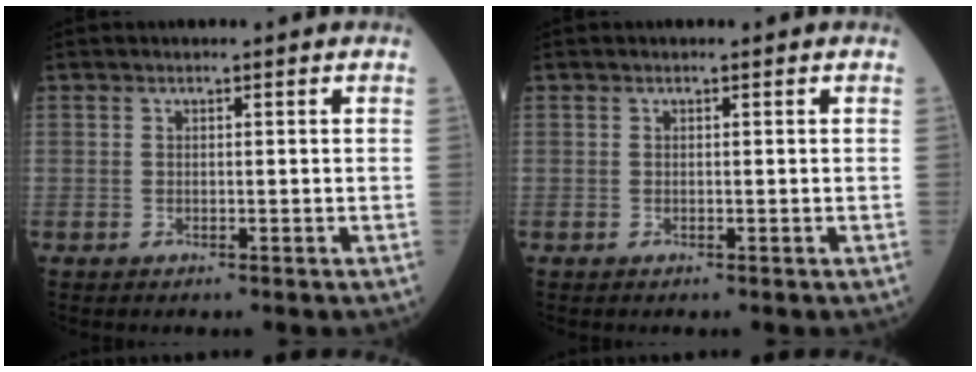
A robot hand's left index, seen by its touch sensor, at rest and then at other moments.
{"total": 0.0}